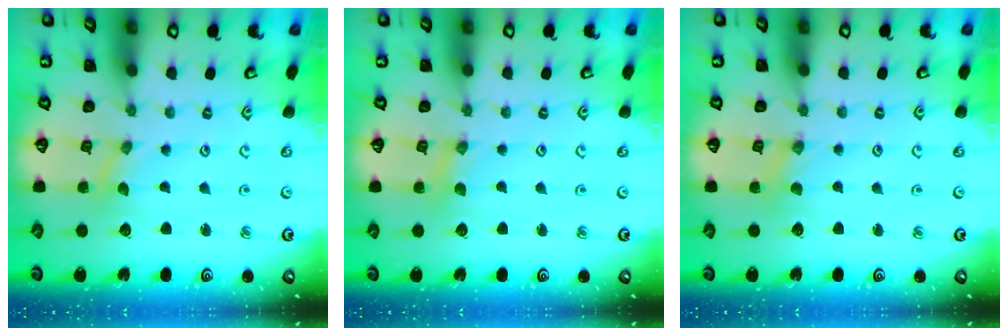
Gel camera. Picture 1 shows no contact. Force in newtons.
{"total": 1.4, "press": 1.4, "slide": 0.3}
{"total": 1.1, "press": 1.1, "slide": 0.2}